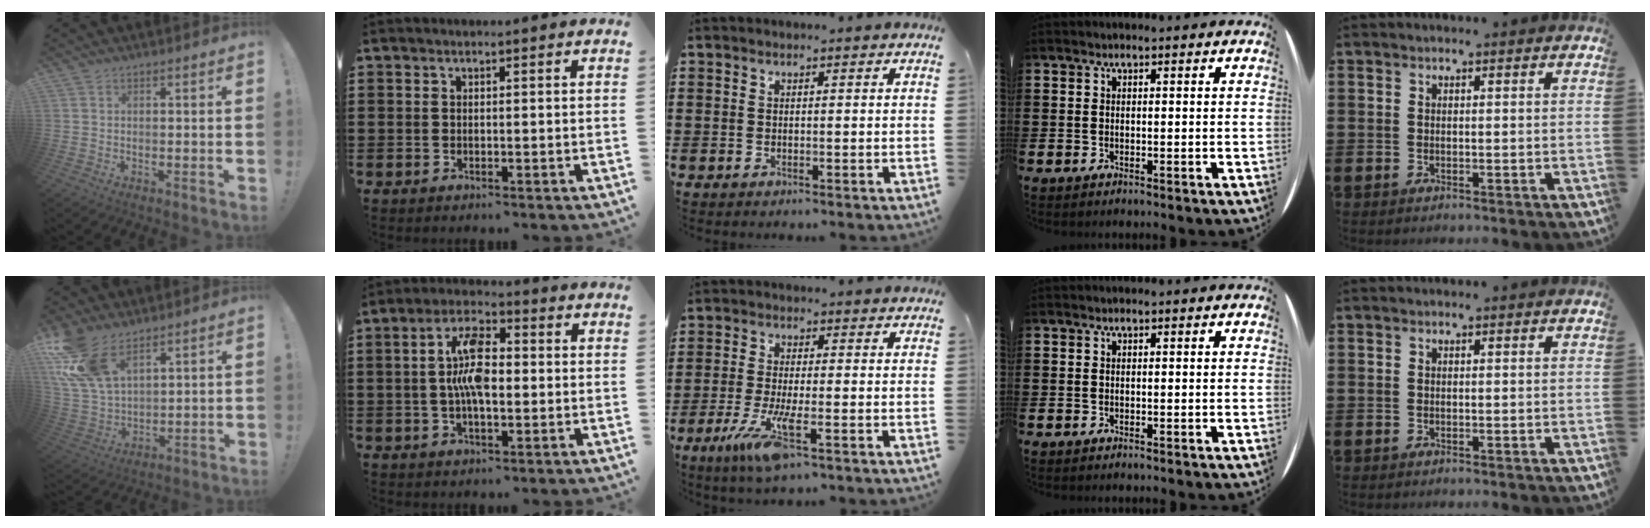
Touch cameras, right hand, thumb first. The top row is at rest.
{"thumb": {"total": 15.6, "force": [9.6, 8.3, 9.0], "torque": [-0.204, -0.048, 0.183]}, "index": {"total": 8.9, "force": [0.2, 3.7, 8.1], "torque": [-0.162, 0.005, -0.004]}, "middle": {"total": 7.5, "force": [-3.2, 1.3, 6.7], "torque": [-0.147, -0.021, -0.057]}}